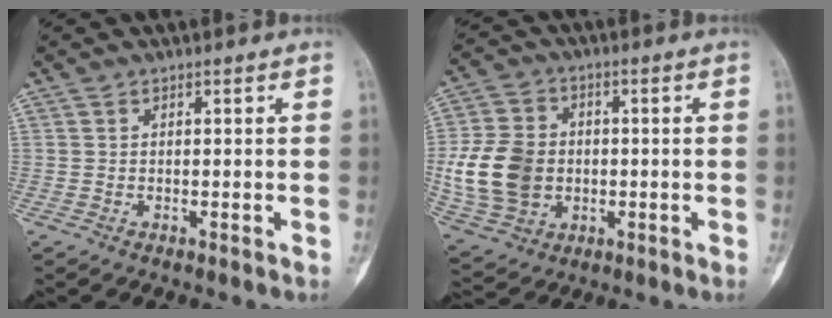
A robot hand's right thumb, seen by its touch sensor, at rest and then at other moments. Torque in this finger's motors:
{"motor_torque": [1.16, 1.16, 0.65, -0.59, 0.39]}